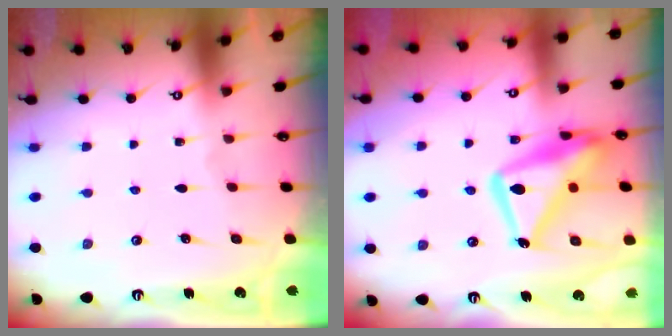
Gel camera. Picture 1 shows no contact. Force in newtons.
{"total": 18.9, "press": 18.8, "slide": 1.8}